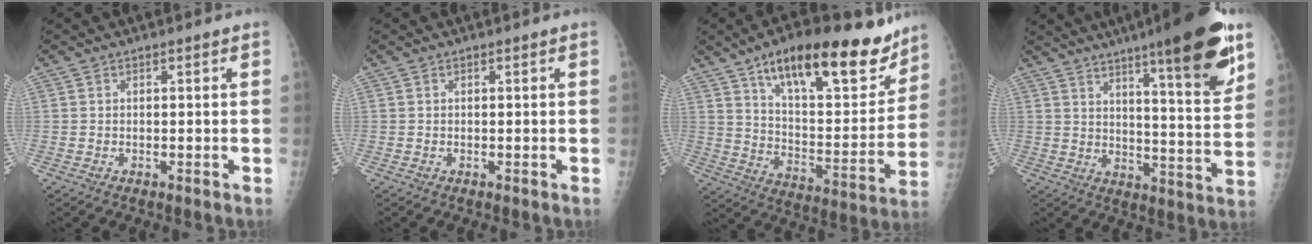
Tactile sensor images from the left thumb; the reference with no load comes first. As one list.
[{"total": 0.0}, {"total": 25.3, "force": [16.6, 9.3, 16.8], "torque": [-0.208, -0.057, 0.259]}, {"total": 19.6, "force": [11.8, 3.0, 15.3], "torque": [-0.194, -0.059, 0.172]}]